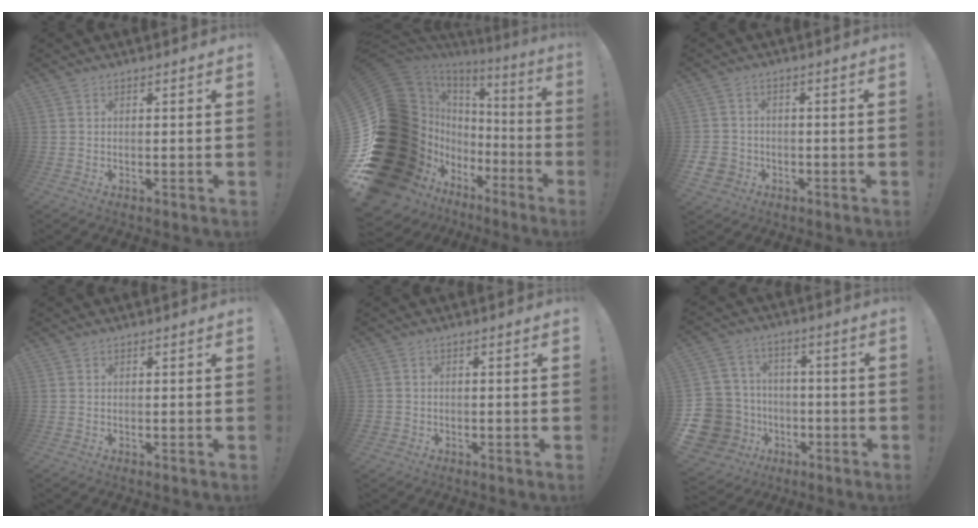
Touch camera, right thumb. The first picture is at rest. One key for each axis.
{"total": 29.3, "fx": -3.9, "fy": 20.8, "fz": 20.3, "tx": -0.325, "ty": -0.048, "tz": 0.038}
{"total": 4.7, "fx": -1.9, "fy": 4.1, "fz": 1.4, "tx": -0.034, "ty": 0.007, "tz": -0.038}
{"total": 0.0}
{"total": 1.3, "fx": -0.3, "fy": 1.2, "fz": 0.4, "tx": -0.007, "ty": 0.001, "tz": -0.006}
{"total": 16.5, "fx": -4.4, "fy": 14.6, "fz": 6.5, "tx": -0.137, "ty": 0.029, "tz": -0.040}